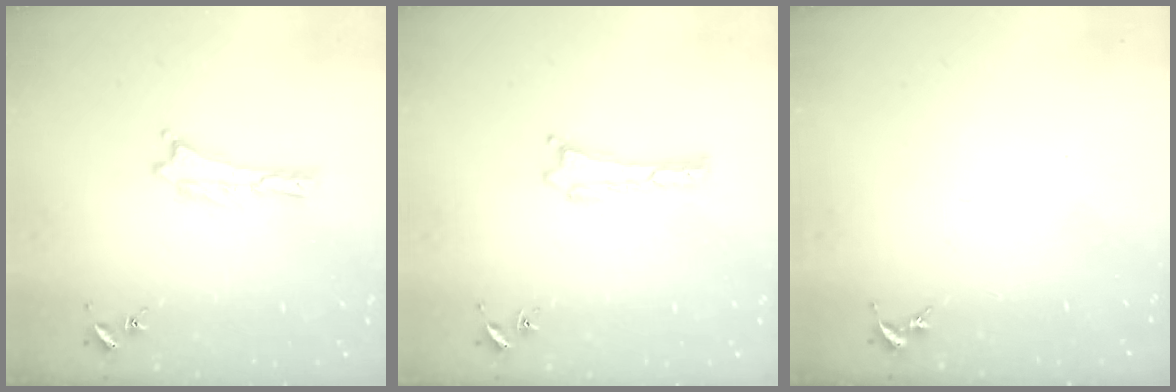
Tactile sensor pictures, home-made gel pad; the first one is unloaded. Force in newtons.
{"total": 0.0}
{"total": 0.0}